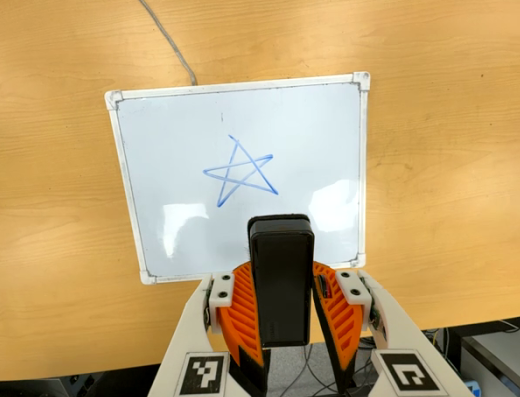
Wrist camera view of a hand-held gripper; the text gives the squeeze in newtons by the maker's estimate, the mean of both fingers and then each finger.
{"total": 8.8, "left": 7.7, "right": 10.0}